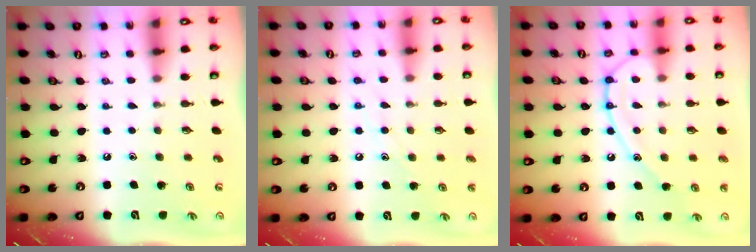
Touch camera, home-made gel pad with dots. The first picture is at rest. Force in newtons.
{"total": 7.6, "press": 7.6, "slide": 0.3}
{"total": 14.5, "press": 14.5, "slide": 1.2}